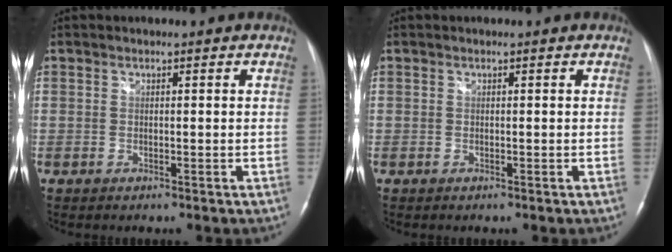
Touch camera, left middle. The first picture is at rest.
{"total": 0.0}